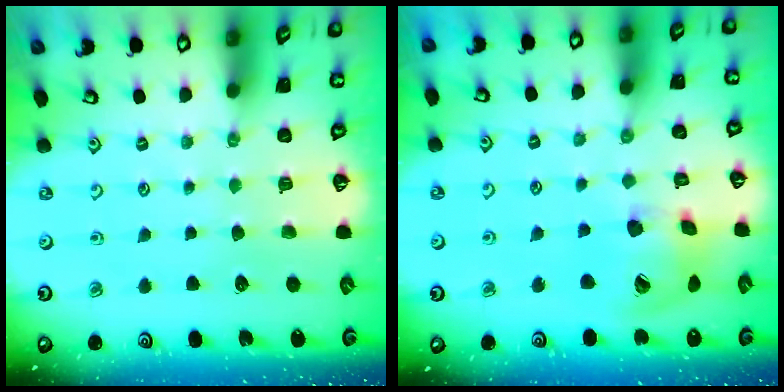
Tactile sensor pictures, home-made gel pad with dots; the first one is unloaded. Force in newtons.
{"total": 16.6, "press": 16.4, "slide": 2.8}